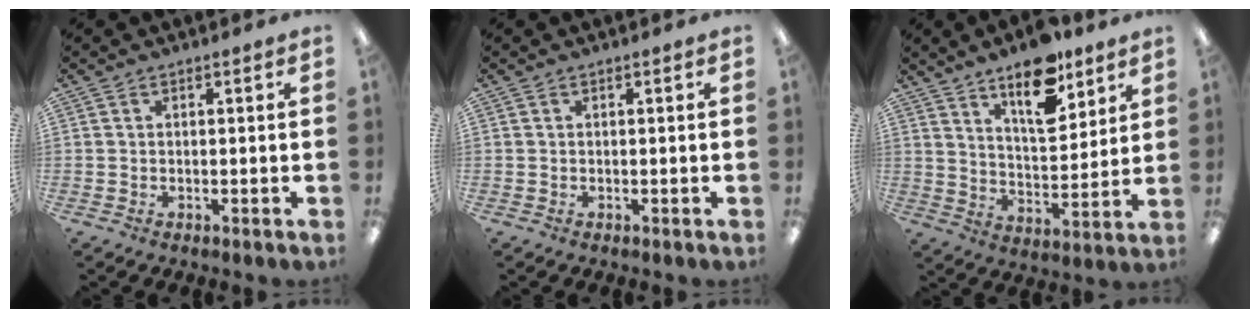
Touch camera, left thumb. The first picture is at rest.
{"total": 0.0}
{"total": 14.4, "force": [10.0, 5.9, 8.5], "torque": [-0.124, -0.057, 0.172]}